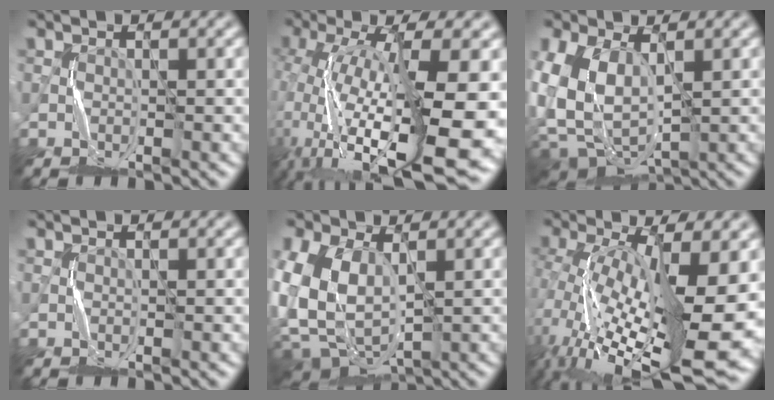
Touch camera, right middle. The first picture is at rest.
{"total": 16.5, "force": [-2.6, 4.9, 15.5], "torque": [-0.287, -0.025, -0.022]}
{"total": 10.2, "force": [0.9, 7.0, 7.4], "torque": [-0.161, -0.018, 0.032]}
{"total": 0.0}
{"total": 11.3, "force": [0.8, 7.9, 8.0], "torque": [-0.174, -0.017, 0.029]}
{"total": 14.8, "force": [-2.0, 5.0, 13.7], "torque": [-0.256, -0.021, -0.019]}